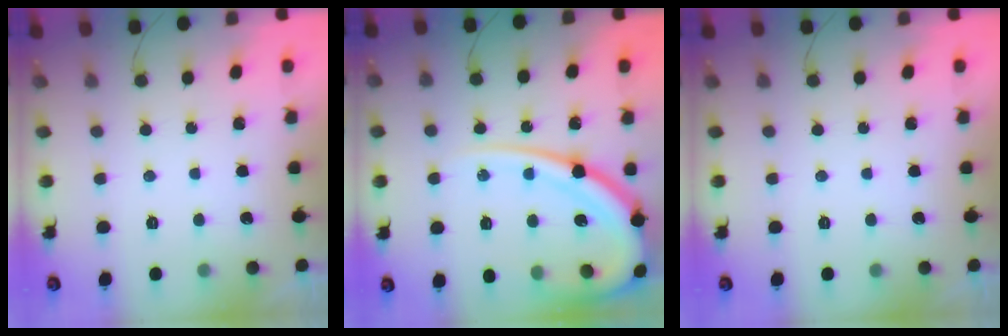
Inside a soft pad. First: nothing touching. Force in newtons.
{"total": 19.9, "press": 19.8, "slide": 1.9}
{"total": 0.0}